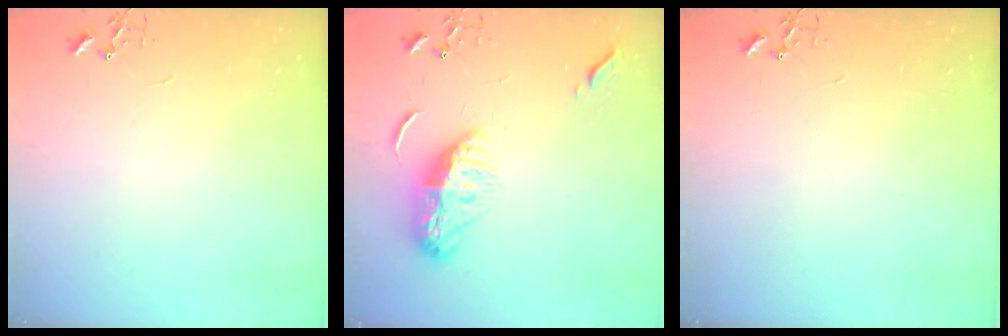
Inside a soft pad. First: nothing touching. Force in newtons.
{"total": 13.0, "press": 13.0, "slide": 0.8}
{"total": 0.0}